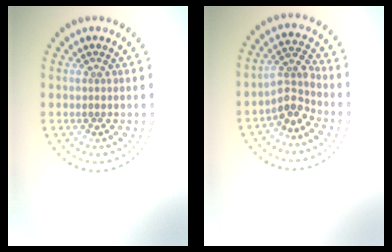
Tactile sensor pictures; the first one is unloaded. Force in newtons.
{"total": 2.8, "press": 2.1, "slide": 1.8}